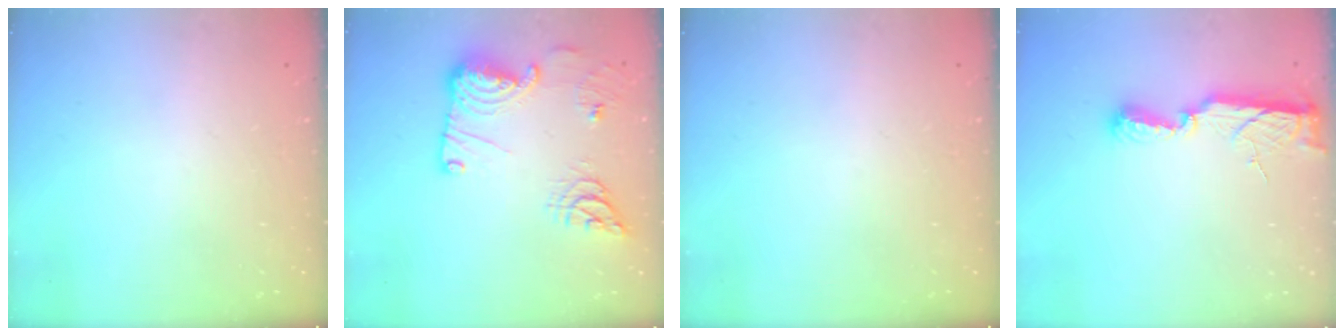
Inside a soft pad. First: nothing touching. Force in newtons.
{"total": 20.2, "press": 18.8, "slide": 7.4}
{"total": 0.0}
{"total": 8.9, "press": 8.7, "slide": 1.6}